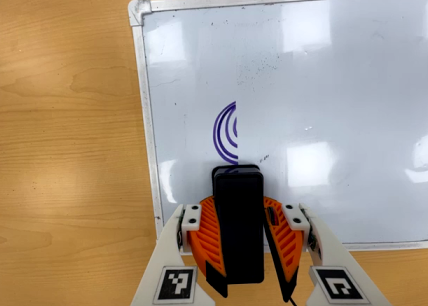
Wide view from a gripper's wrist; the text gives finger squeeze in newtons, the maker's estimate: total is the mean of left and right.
{"total": 11.8, "left": 11.1, "right": 12.6}